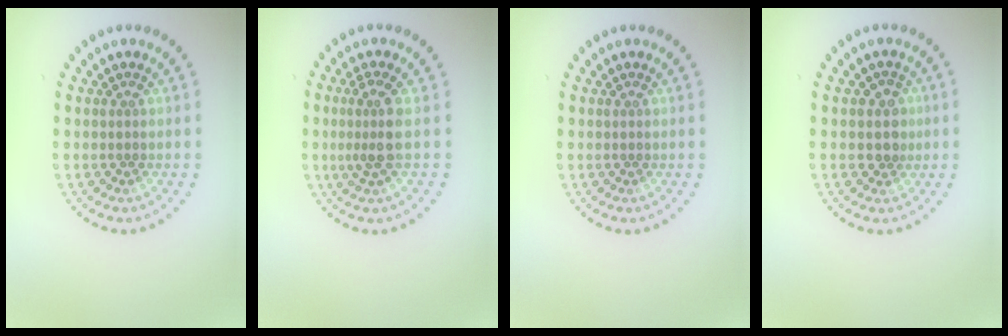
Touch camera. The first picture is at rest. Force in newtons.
{"total": 2.7, "press": 2.0, "slide": 1.7}
{"total": 0.0}
{"total": 1.7, "press": 1.4, "slide": 0.9}